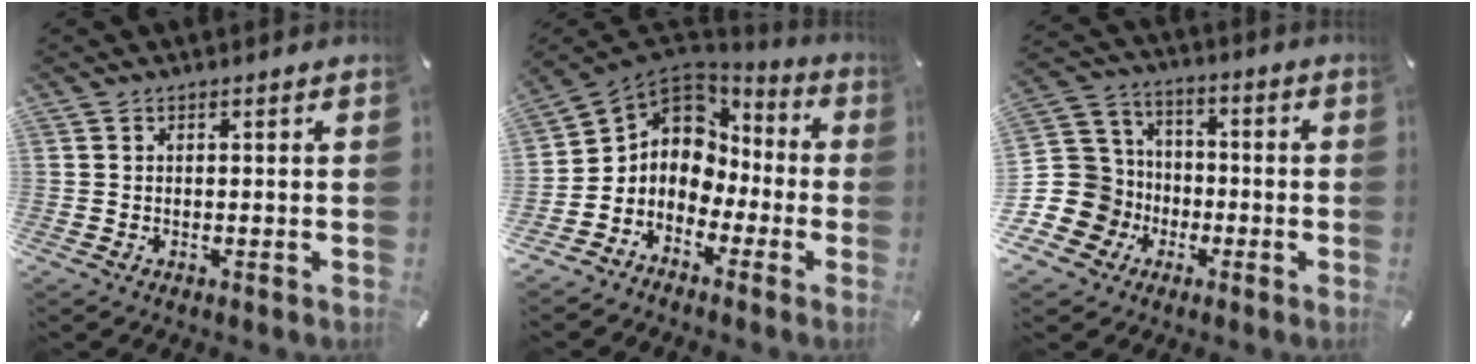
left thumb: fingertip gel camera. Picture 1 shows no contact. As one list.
[{"total": 7.8, "force": [-0.3, 7.6, 1.7], "torque": [-0.063, -0.011, -0.001]}, {"total": 12.8, "force": [-4.0, 11.9, 2.3], "torque": [-0.060, 0.029, -0.070]}]